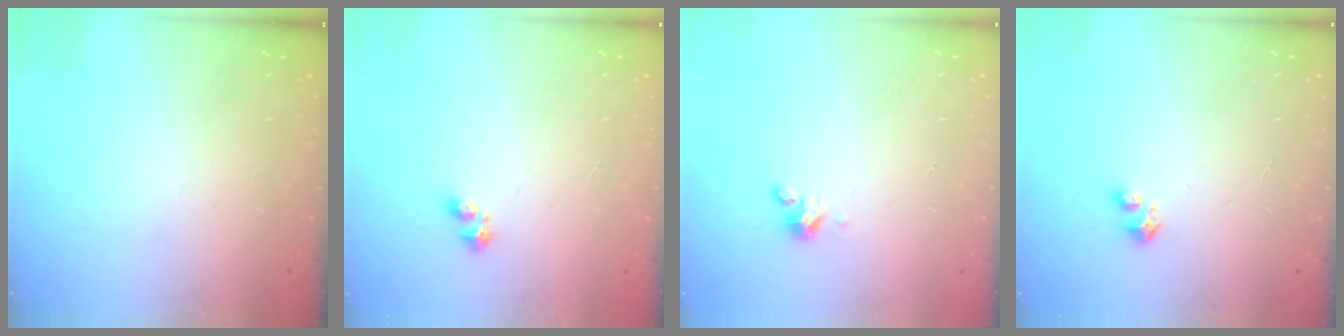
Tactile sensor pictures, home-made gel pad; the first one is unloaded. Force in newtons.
{"total": 2.2, "press": 2.1, "slide": 0.7}
{"total": 3.4, "press": 3.4, "slide": 0.3}
{"total": 3.0, "press": 2.9, "slide": 0.2}